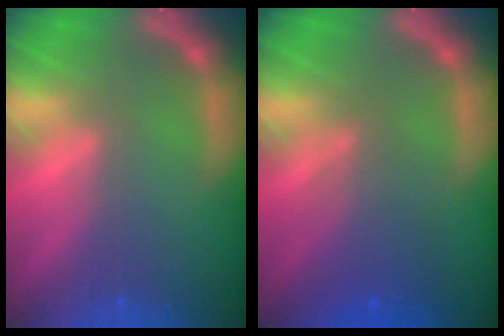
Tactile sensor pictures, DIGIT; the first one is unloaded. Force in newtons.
{"total": 4.1}